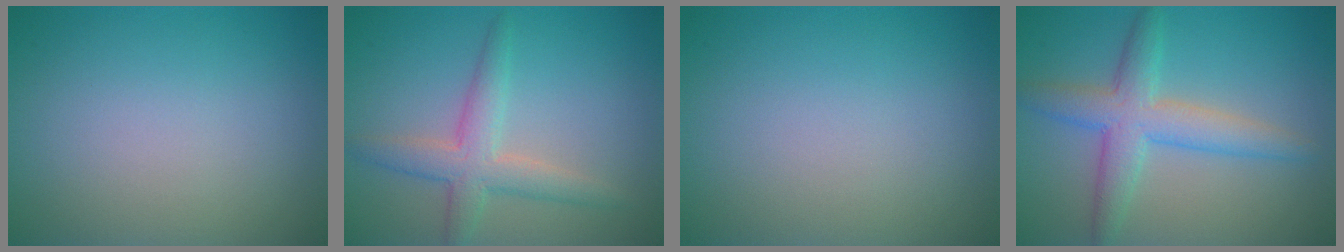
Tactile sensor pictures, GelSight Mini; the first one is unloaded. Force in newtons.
{"total": 3.6, "press": 3.6, "slide": 0.1}
{"total": 0.0}
{"total": 4.7, "press": 4.7, "slide": 0.1}